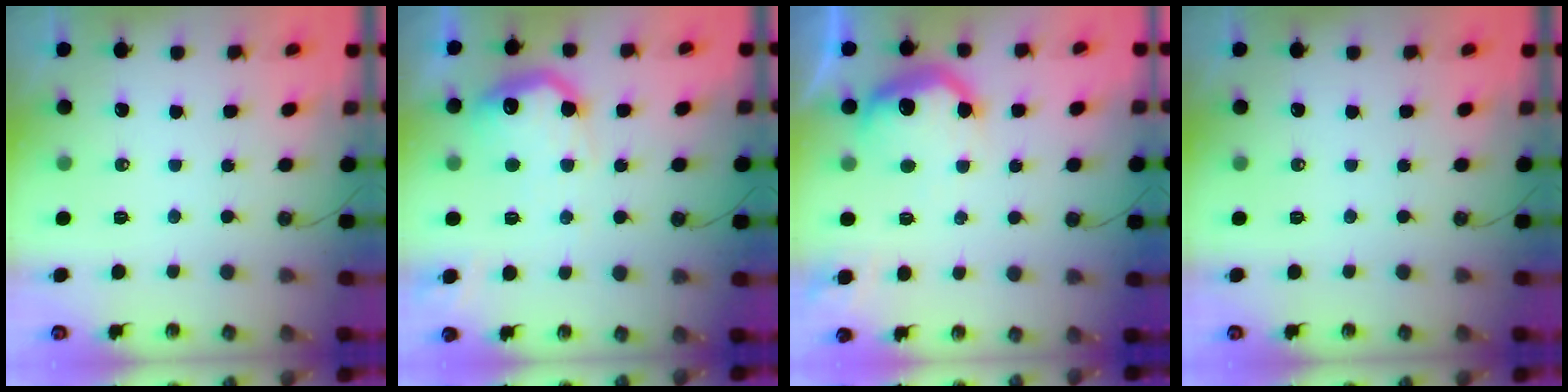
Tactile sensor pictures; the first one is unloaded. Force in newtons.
{"total": 16.4, "press": 16.4, "slide": 1.2}
{"total": 13.8, "press": 13.7, "slide": 0.8}
{"total": 0.0}